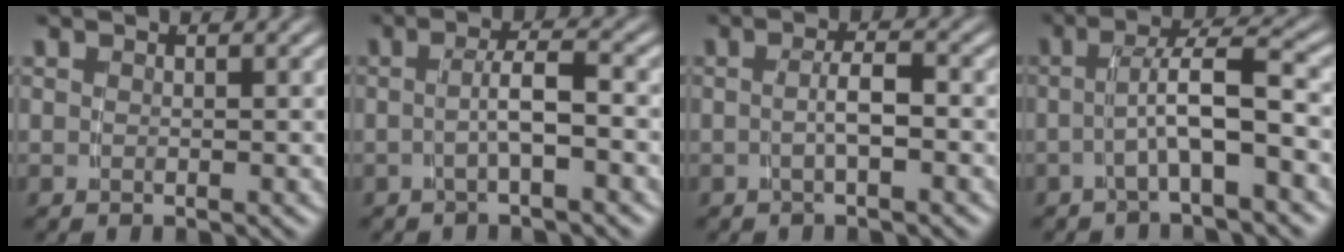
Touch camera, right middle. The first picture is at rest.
{"total": 2.7, "force": [-1.3, -0.2, 2.4], "torque": [-0.035, 0.007, -0.020]}
{"total": 2.3, "force": [-1.0, -0.1, 2.1], "torque": [-0.030, 0.002, -0.013]}
{"total": 4.1, "force": [-1.6, 0.5, 3.7], "torque": [-0.061, 0.009, -0.028]}